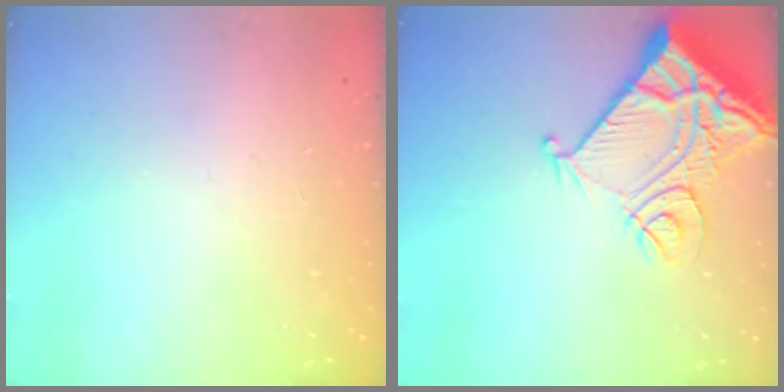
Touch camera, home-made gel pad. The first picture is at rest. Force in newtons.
{"total": 16.1, "press": 16.0, "slide": 2.0}